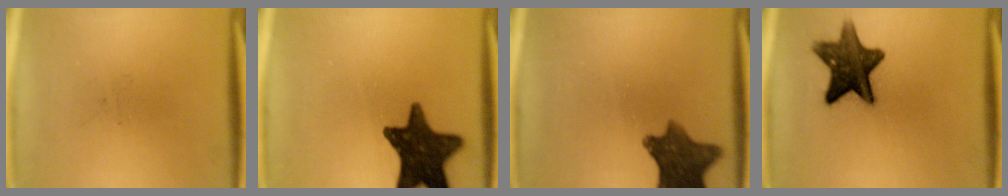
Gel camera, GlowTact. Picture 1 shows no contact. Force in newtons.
{"total": 14.7}
{"total": 9.9}
{"total": 12.0}